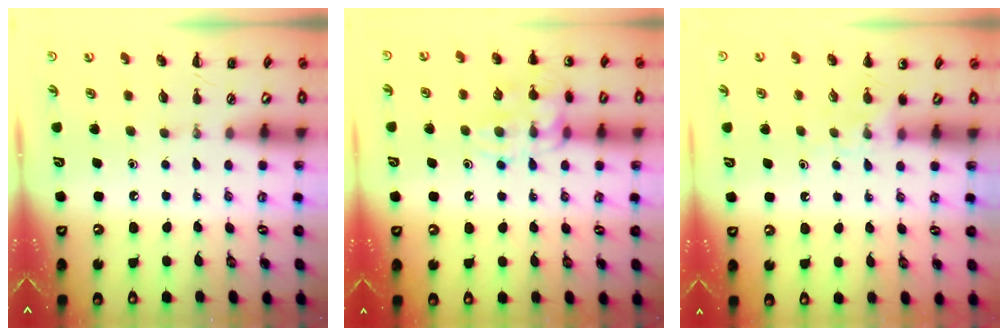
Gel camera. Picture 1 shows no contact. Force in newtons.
{"total": 14.6, "press": 14.5, "slide": 1.5}
{"total": 6.0, "press": 5.7, "slide": 1.9}